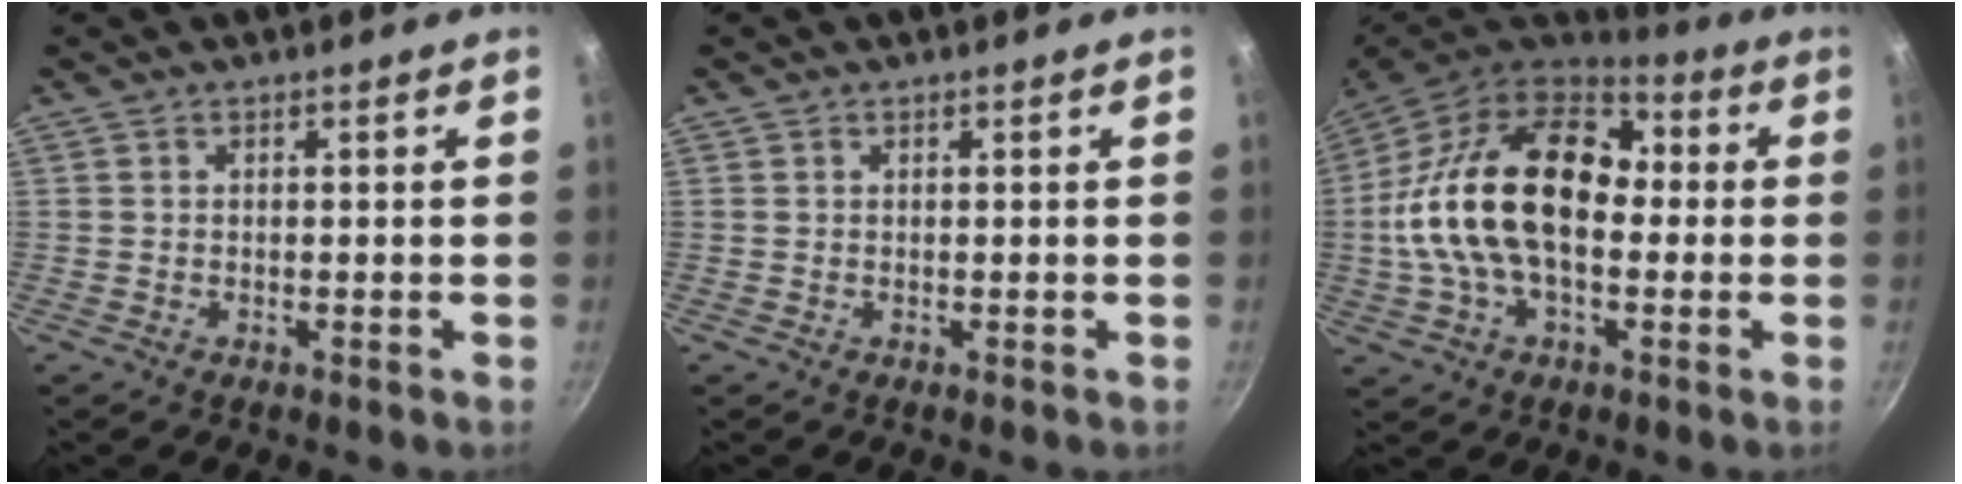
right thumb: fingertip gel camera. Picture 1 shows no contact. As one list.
[{"total": 0.0}, {"total": 25.0, "force": [0.3, 15.6, 19.5], "torque": [-0.340, 0.041, -0.011]}]